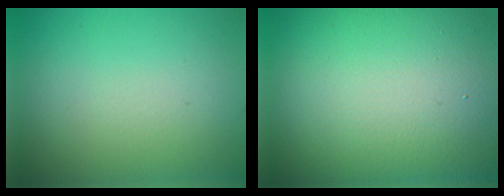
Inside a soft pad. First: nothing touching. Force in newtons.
{"total": 21.6, "press": 21.6, "slide": 1.3}